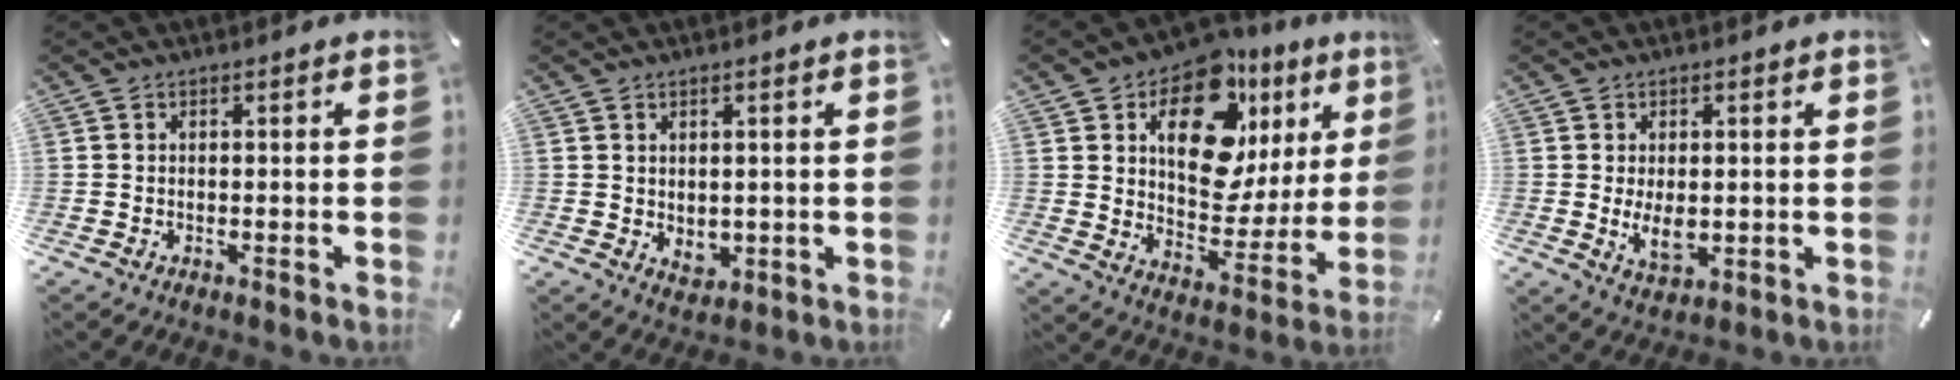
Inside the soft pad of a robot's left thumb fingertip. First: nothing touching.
{"total": 2.7, "force": [1.2, 2.3, 0.7], "torque": [0.001, -0.006, 0.021]}
{"total": 18.4, "force": [9.3, 11.3, 11.2], "torque": [-0.154, -0.059, 0.161]}
{"total": 5.3, "force": [-0.1, 3.2, 4.2], "torque": [-0.090, -0.005, -0.004]}